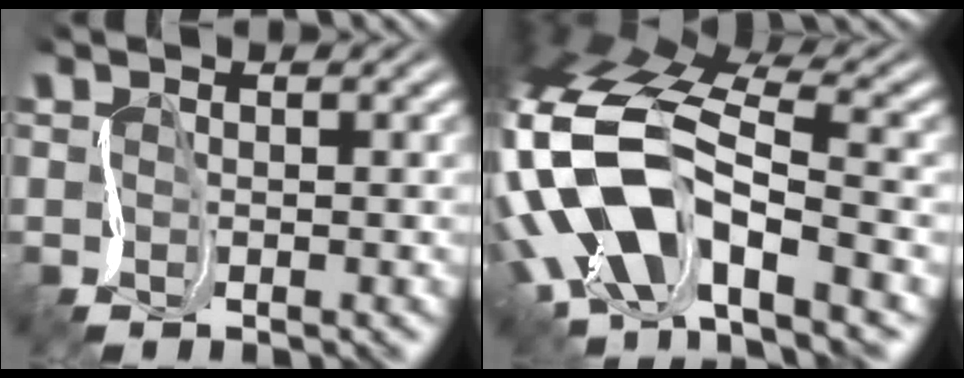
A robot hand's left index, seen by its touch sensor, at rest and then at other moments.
{"total": 12.6, "force": [-3.5, 6.9, 9.9], "torque": [-0.215, 0.006, -0.059]}